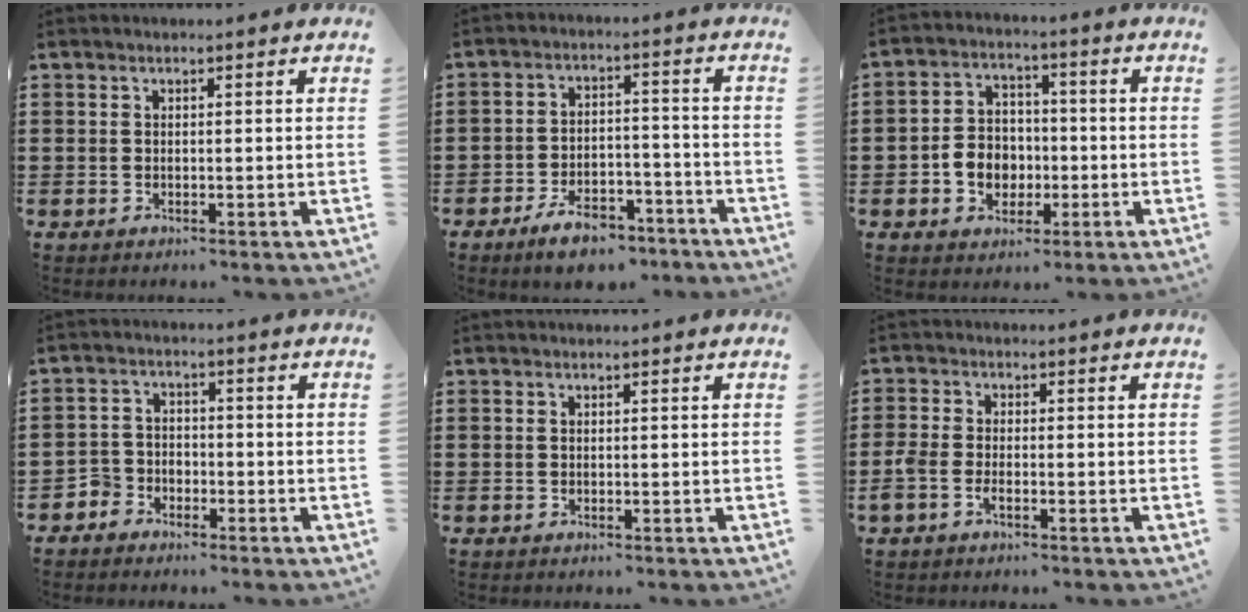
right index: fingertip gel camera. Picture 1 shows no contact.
{"total": 6.9, "force": [-5.5, 2.4, 3.4], "torque": [-0.062, 0.015, -0.101]}
{"total": 6.0, "force": [-1.7, 5.1, 2.6], "torque": [-0.057, 0.009, -0.034]}
{"total": 3.2, "force": [-2.5, 2.0, 0.1], "torque": [-0.020, 0.005, -0.057]}
{"total": 0.0}
{"total": 2.1, "force": [-1.2, 0.7, 1.6], "torque": [-0.036, 0.000, -0.024]}